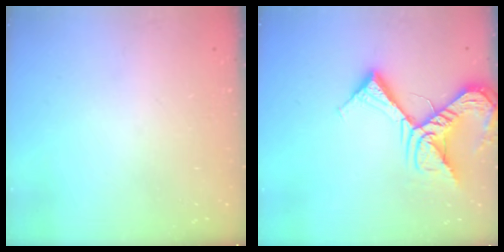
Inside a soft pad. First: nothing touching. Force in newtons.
{"total": 14.9, "press": 14.7, "slide": 1.9}